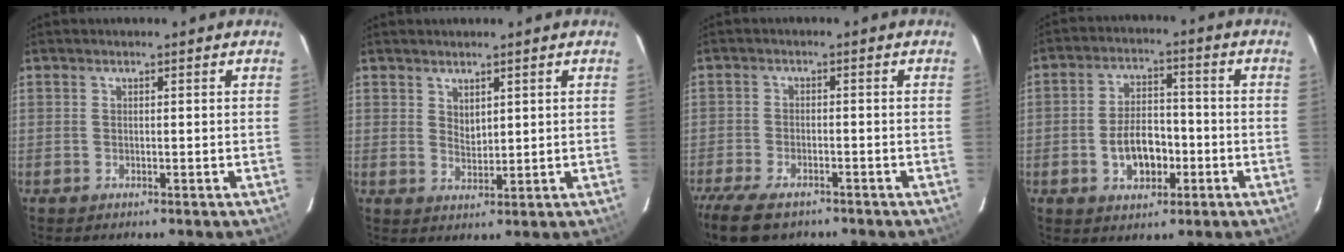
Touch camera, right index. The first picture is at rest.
{"total": 2.5, "force": [1.8, 1.3, 1.2], "torque": [-0.017, -0.002, 0.033]}
{"total": 11.4, "force": [-8.5, 4.7, 5.9], "torque": [-0.154, -0.036, -0.155]}
{"total": 8.6, "force": [-2.7, 5.2, 6.3], "torque": [-0.121, 0.018, -0.035]}